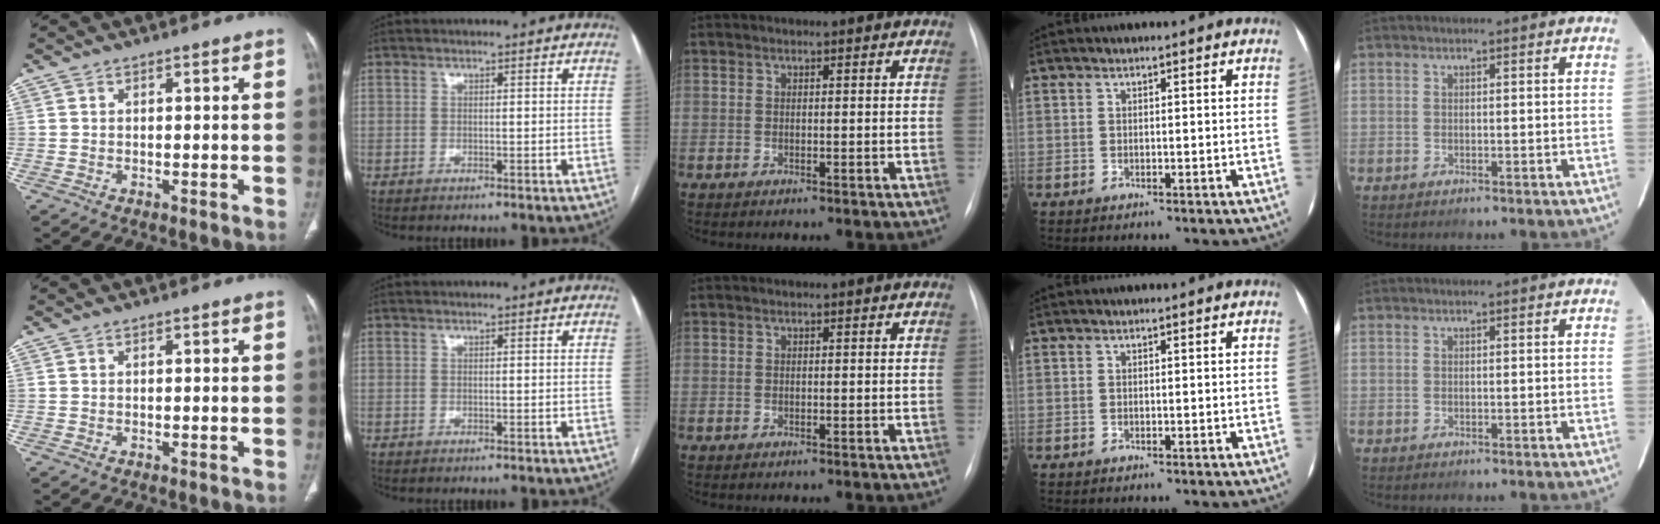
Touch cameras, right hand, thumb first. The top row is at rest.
{}